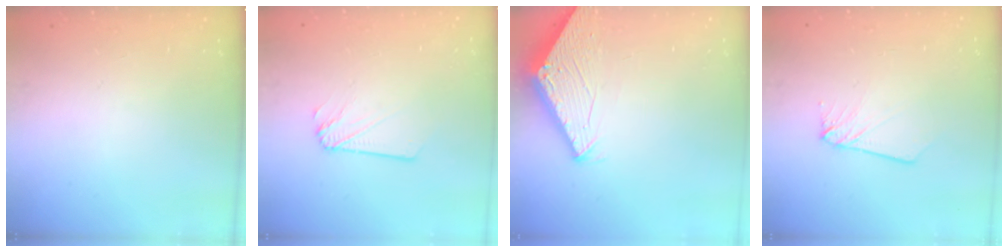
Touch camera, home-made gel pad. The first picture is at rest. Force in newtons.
{"total": 2.3, "press": 2.3, "slide": 0.2}
{"total": 2.9, "press": 2.9, "slide": 0.2}
{"total": 2.6, "press": 2.6, "slide": 0.3}